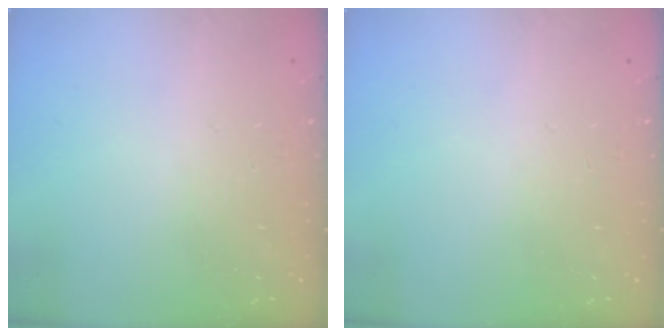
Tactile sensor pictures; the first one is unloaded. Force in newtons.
{"total": 0.0}